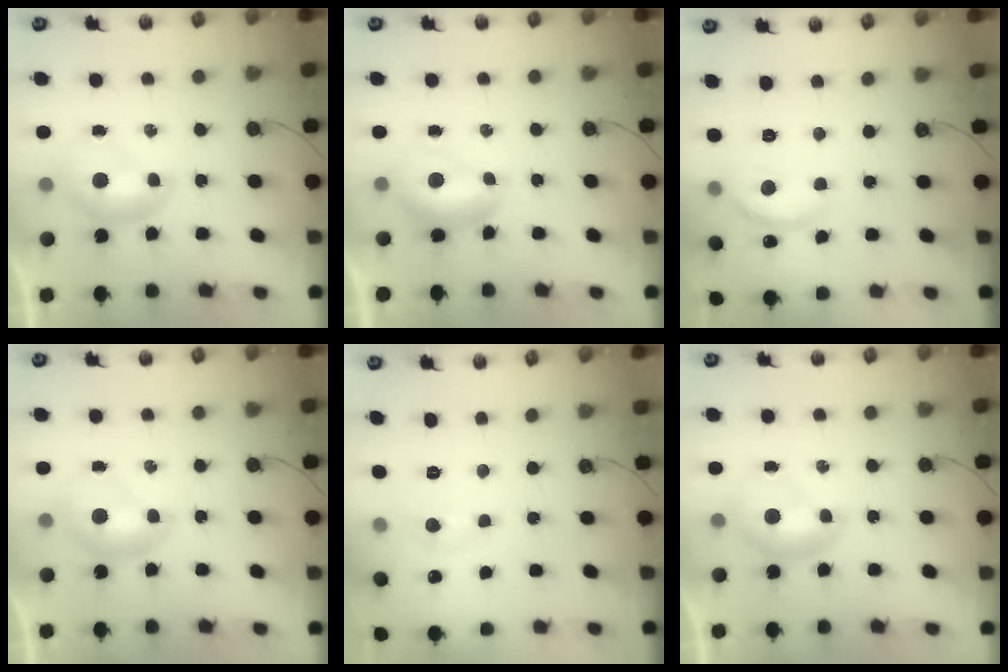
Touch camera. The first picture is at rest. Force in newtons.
{"total": 1.4, "press": 1.0, "slide": 0.9}
{"total": 7.4, "press": 7.4, "slide": 0.6}
{"total": 0.0}
{"total": 0.7, "press": 0.6, "slide": 0.4}
{"total": 0.0}